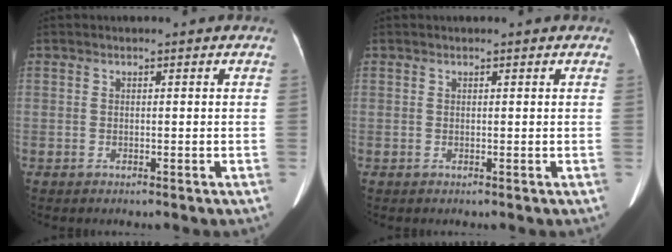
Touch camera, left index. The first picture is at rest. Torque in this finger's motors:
{"motor_torque": [-0.71, 0.60, -0.27, -0.05]}